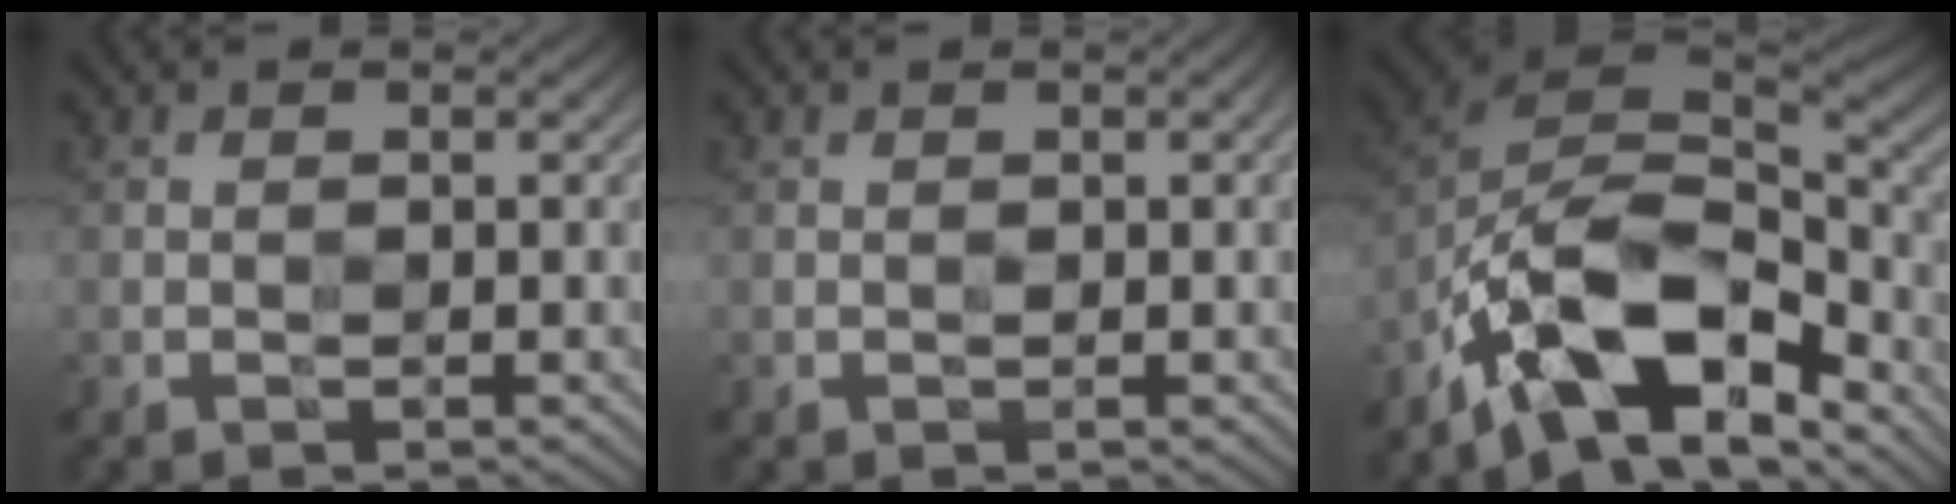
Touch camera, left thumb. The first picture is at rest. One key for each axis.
{"total": 1.2, "fx": 0.3, "fy": 0.1, "fz": 1.2, "tx": -0.019, "ty": 0.001, "tz": 0.003}
{"total": 13.8, "fx": -8.2, "fy": 6.7, "fz": 8.8, "tx": -0.191, "ty": -0.004, "tz": -0.155}